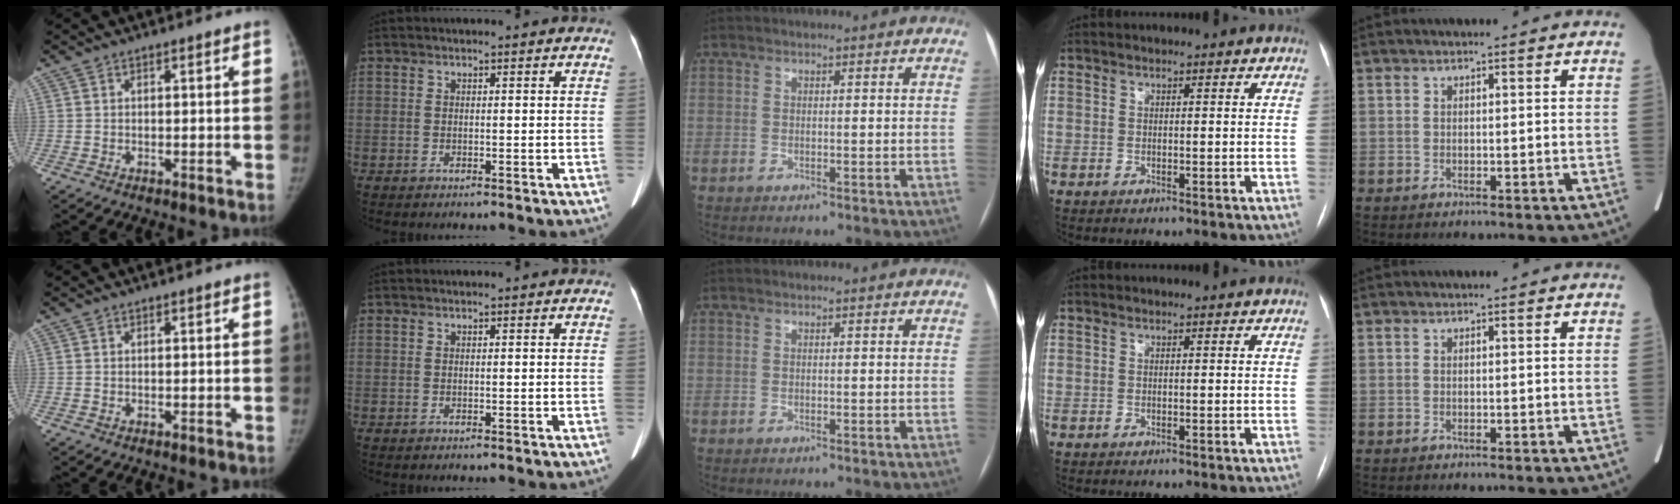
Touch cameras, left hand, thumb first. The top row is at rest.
{}